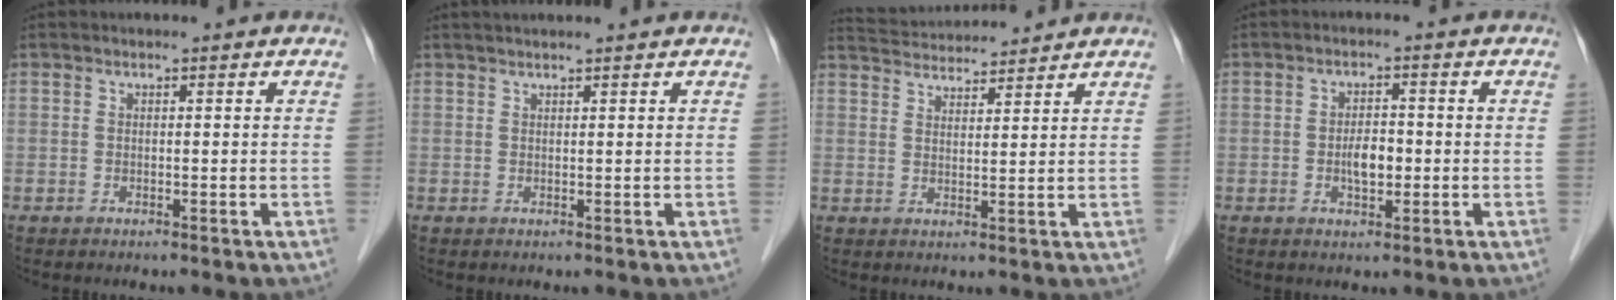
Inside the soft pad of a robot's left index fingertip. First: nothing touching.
{"total": 3.5, "force": [3.0, -0.3, 1.7], "torque": [-0.017, 0.024, 0.045]}
{"total": 8.6, "force": [8.4, 0.5, 1.7], "torque": [-0.040, 0.028, 0.134]}
{"total": 3.8, "force": [-1.1, 1.8, 3.2], "torque": [-0.057, 0.000, -0.019]}